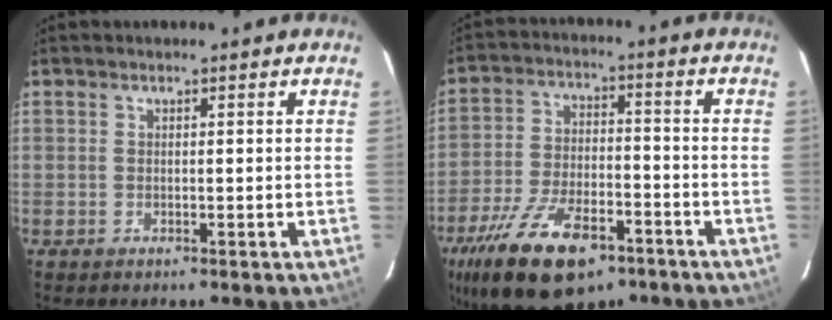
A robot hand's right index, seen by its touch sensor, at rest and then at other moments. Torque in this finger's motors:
{"motor_torque": [1.30, -0.84, 1.05, 0.17]}